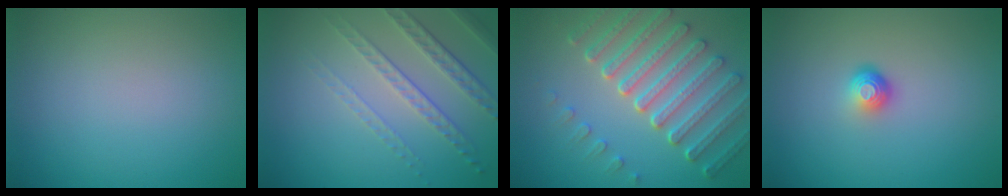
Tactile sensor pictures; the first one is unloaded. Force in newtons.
{"total": 4.6, "press": 3.1, "slide": 3.4}
{"total": 7.1, "press": 5.3, "slide": 4.8}
{"total": 1.9, "press": 1.3, "slide": 1.4}